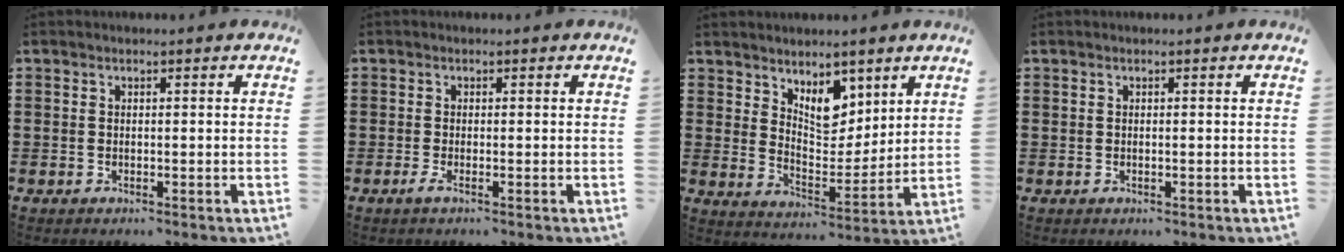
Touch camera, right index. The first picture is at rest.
{"total": 1.2, "force": [-0.5, 0.1, 1.1], "torque": [-0.034, -0.010, -0.013]}
{"total": 6.9, "force": [4.9, 3.8, 3.0], "torque": [-0.055, -0.019, 0.087]}
{"total": 0.0}